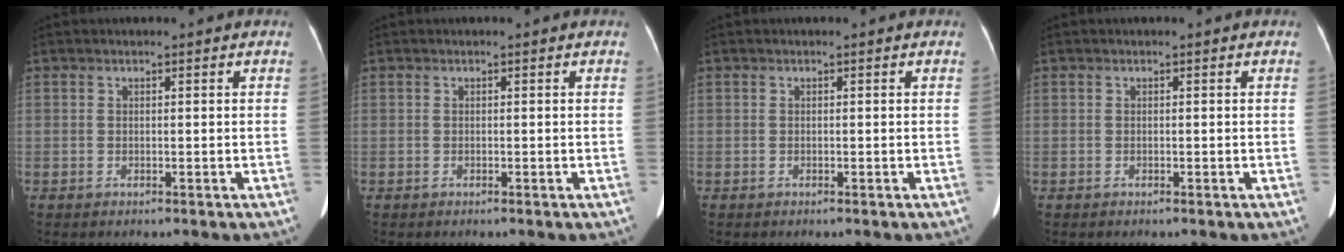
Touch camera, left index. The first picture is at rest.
{"total": 0.0}
{"total": 0.0}
{"total": 0.0}